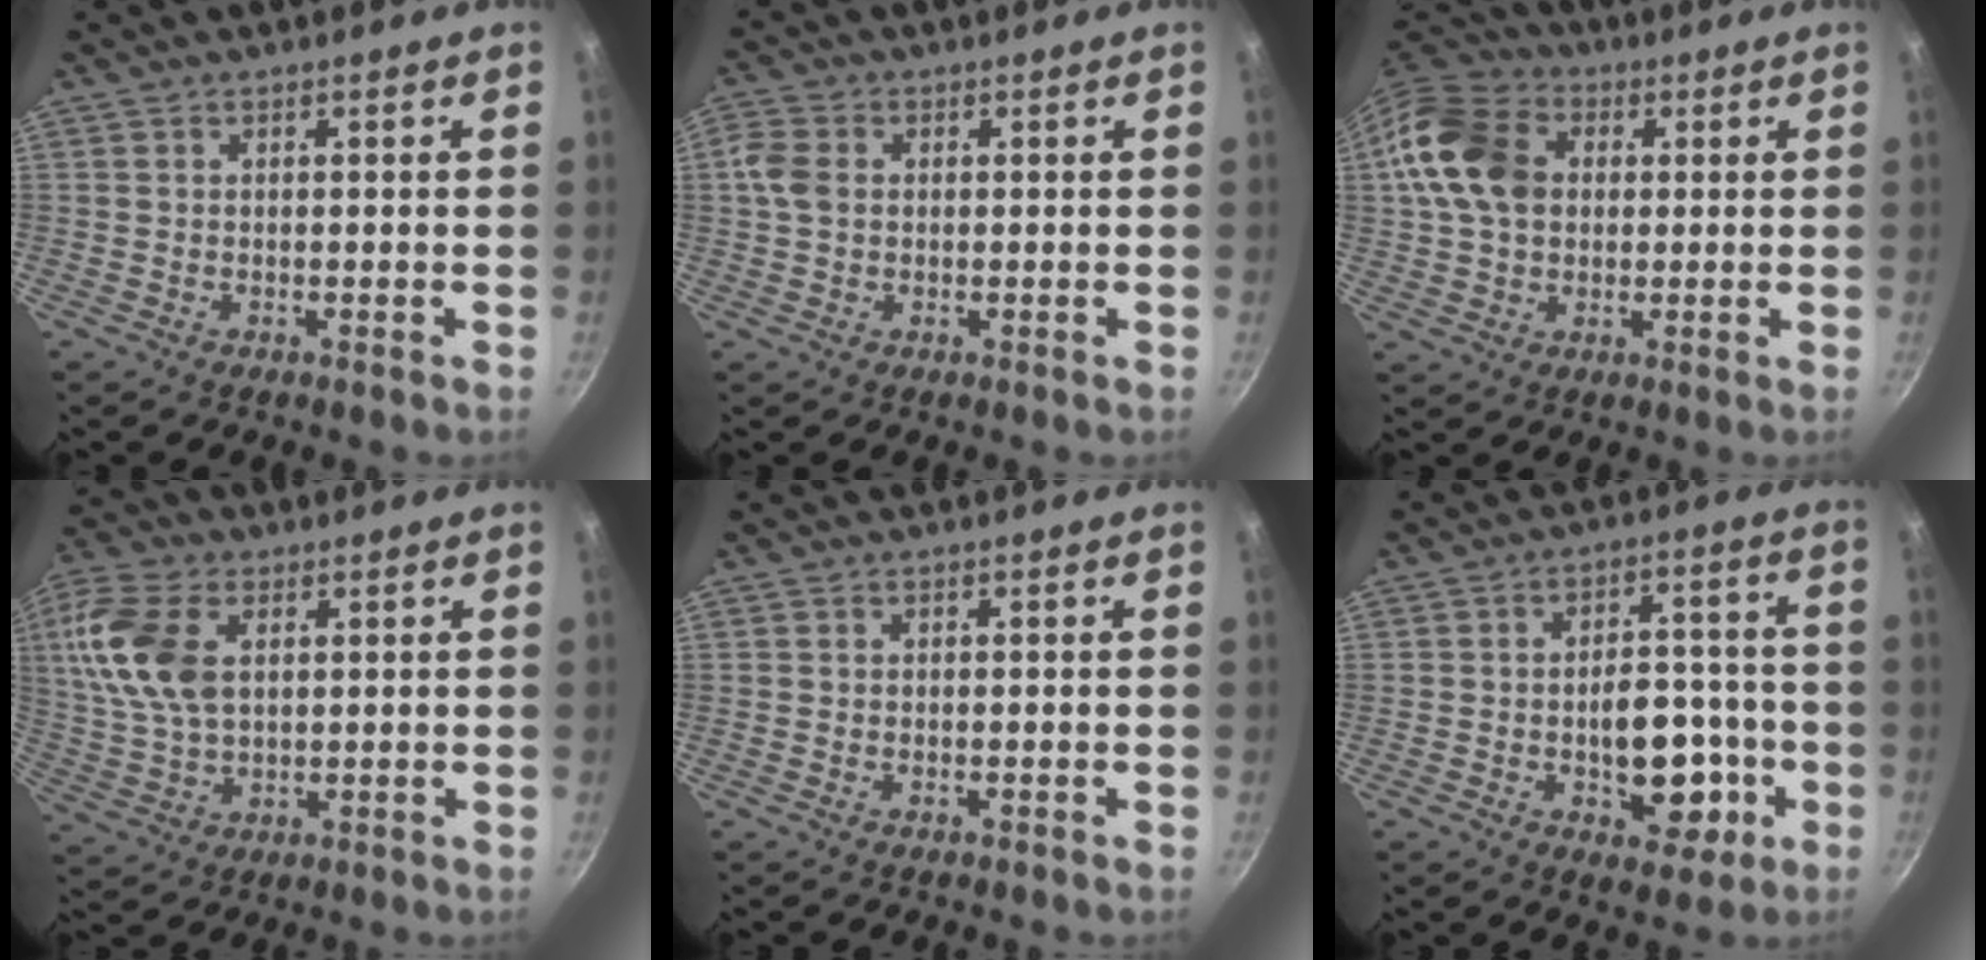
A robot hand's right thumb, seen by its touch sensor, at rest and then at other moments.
{"total": 4.6, "force": [0.4, 3.6, 2.9], "torque": [-0.057, 0.007, -0.001]}
{"total": 14.2, "force": [2.2, 10.8, 8.9], "torque": [-0.153, 0.016, 0.026]}
{"total": 14.3, "force": [3.6, 8.9, 10.6], "torque": [-0.212, -0.001, 0.069]}
{"total": 0.0}
{"total": 12.9, "force": [-3.4, 7.9, 9.6], "torque": [-0.086, 0.026, -0.040]}